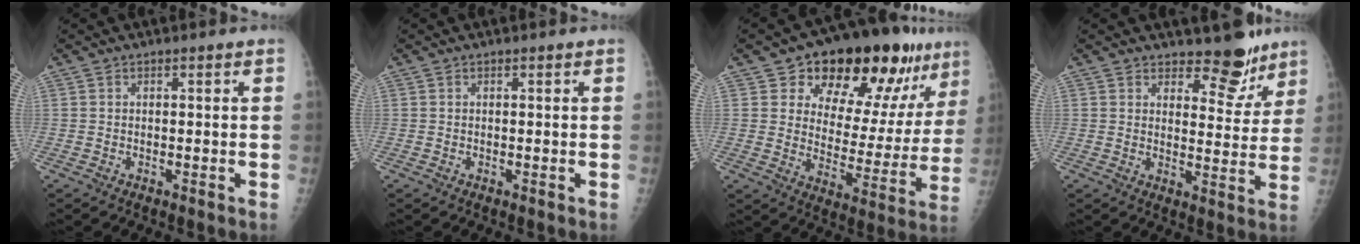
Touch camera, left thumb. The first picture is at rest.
{"total": 0.0}
{"total": 22.1, "force": [13.6, 10.5, 13.9], "torque": [-0.151, -0.049, 0.200]}
{"total": 8.0, "force": [6.7, 3.6, 2.5], "torque": [0.003, -0.054, 0.093]}